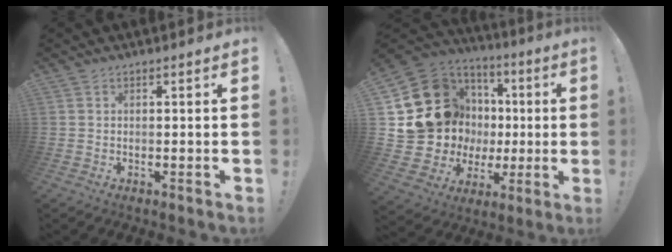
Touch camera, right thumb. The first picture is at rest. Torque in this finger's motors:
{"motor_torque": [0.45, 0.44, 0.08, -0.01, 0.32]}